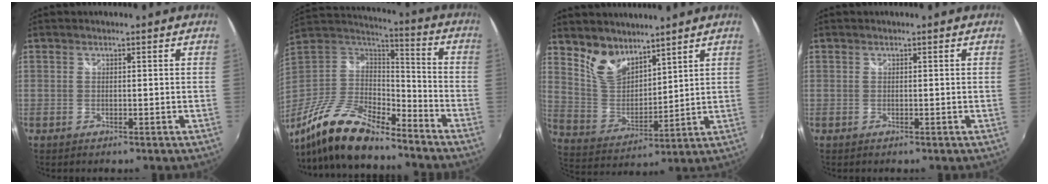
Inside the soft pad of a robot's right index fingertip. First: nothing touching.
{"total": 19.5, "force": [-14.7, 6.6, 11.0], "torque": [-0.238, -0.027, -0.272]}
{"total": 9.4, "force": [7.2, 4.7, 3.8], "torque": [-0.074, 0.002, 0.151]}
{"total": 0.0}